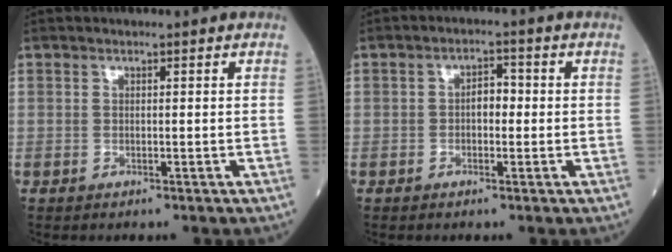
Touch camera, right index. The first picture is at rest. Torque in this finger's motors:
{"motor_torque": [0.47, -0.09, 0.27, 0.06]}